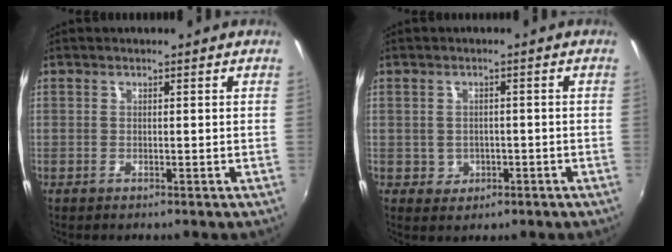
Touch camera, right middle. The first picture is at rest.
{"total": 3.1, "force": [-0.7, 2.9, 0.8], "torque": [-0.021, 0.002, -0.003]}